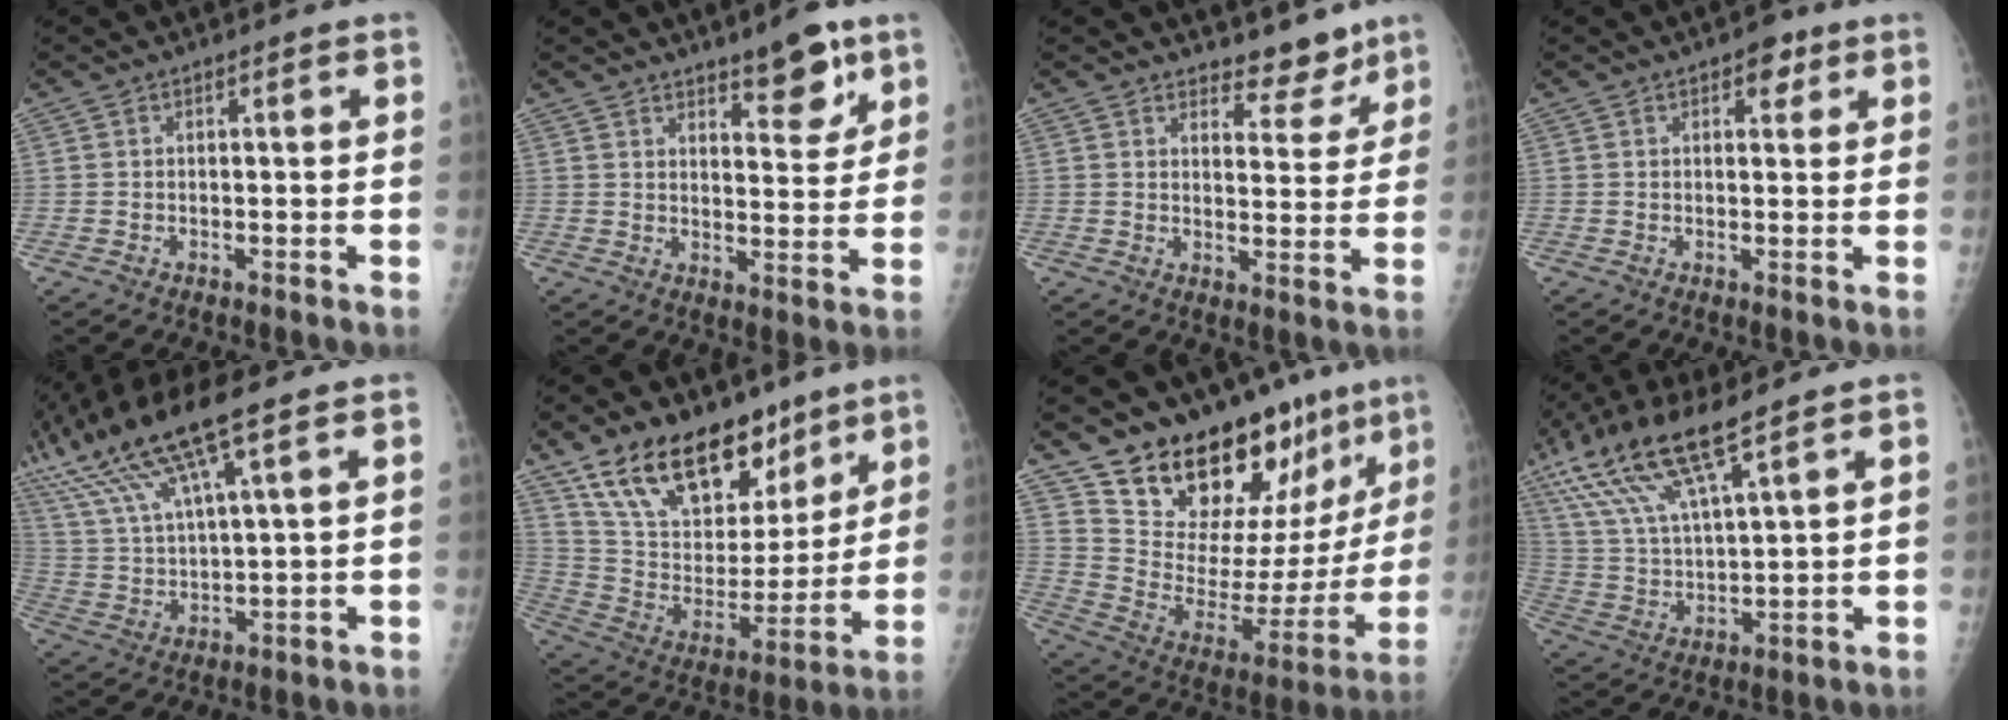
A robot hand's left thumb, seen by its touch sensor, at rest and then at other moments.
{"total": 7.9, "force": [5.3, 2.8, 5.1], "torque": [-0.046, -0.037, 0.077]}
{"total": 5.8, "force": [5.1, 2.5, 1.0], "torque": [0.013, -0.045, 0.074]}
{"total": 3.4, "force": [1.9, 2.0, 2.1], "torque": [-0.008, -0.004, 0.021]}
{"total": 17.5, "force": [10.4, 3.3, 13.6], "torque": [-0.291, -0.004, 0.203]}
{"total": 22.1, "force": [15.0, 11.7, 11.2], "torque": [-0.146, -0.067, 0.265]}
{"total": 25.6, "force": [20.2, 10.5, 11.7], "torque": [-0.132, -0.118, 0.307]}
{"total": 15.5, "force": [9.8, 3.5, 11.5], "torque": [-0.240, -0.022, 0.201]}